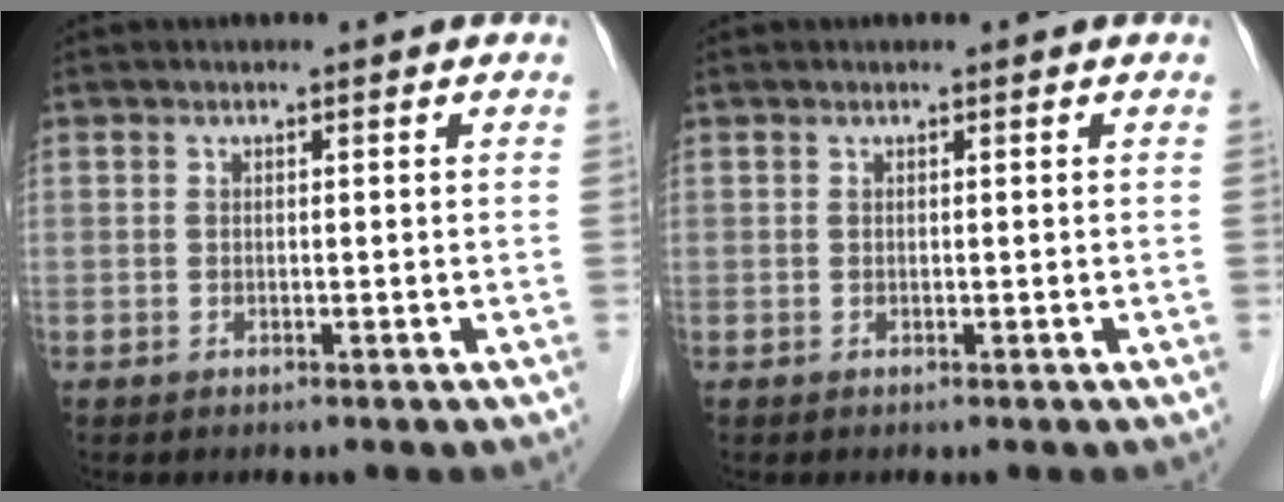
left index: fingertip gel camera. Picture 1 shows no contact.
{"total": 0.0}